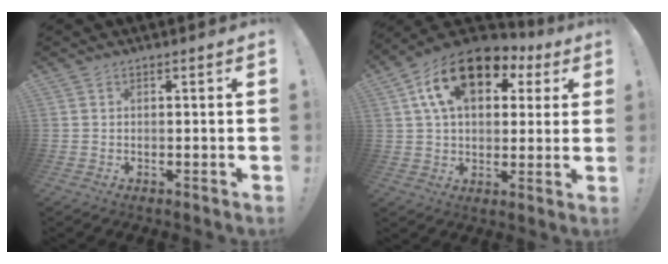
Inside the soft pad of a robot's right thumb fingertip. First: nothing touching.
{"total": 18.1, "force": [8.0, 10.9, 12.0], "torque": [-0.189, -0.025, 0.143]}